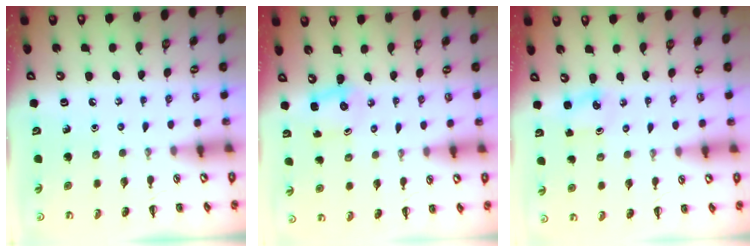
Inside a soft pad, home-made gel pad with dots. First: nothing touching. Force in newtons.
{"total": 2.5, "press": 2.4, "slide": 0.8}
{"total": 1.5, "press": 1.5, "slide": 0.3}